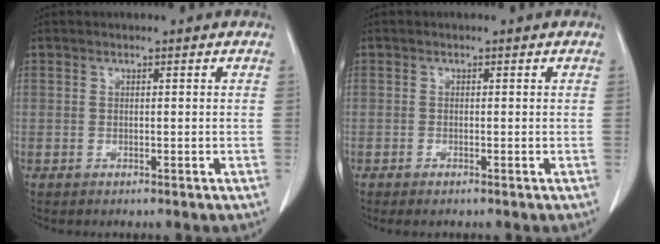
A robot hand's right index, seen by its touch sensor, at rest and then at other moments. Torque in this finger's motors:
{"motor_torque": [0.16, -0.12, -0.02, 0.02]}